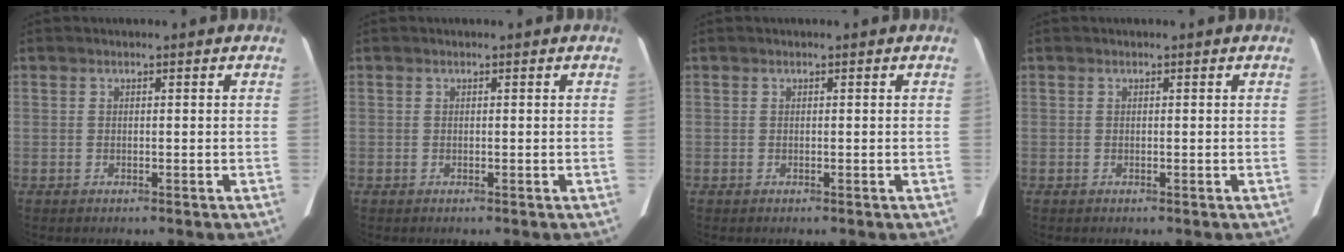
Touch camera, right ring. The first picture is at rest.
{"total": 0.0}
{"total": 0.0}
{"total": 0.0}